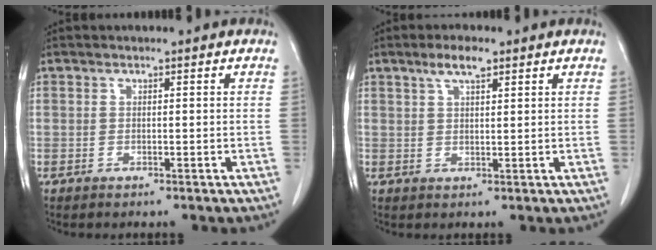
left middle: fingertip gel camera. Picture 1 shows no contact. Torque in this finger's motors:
{"motor_torque": [0.61, -0.47, 0.05, 0.01]}